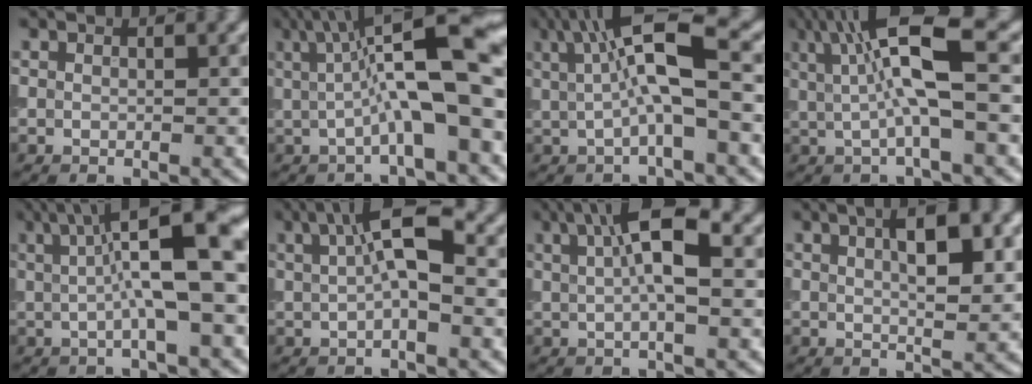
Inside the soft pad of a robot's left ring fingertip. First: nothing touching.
{"total": 11.6, "force": [1.5, 2.9, 11.1], "torque": [-0.158, 0.025, 0.016]}
{"total": 7.1, "force": [1.4, 1.7, 6.8], "torque": [-0.122, 0.011, 0.019]}
{"total": 7.7, "force": [1.7, 1.8, 7.3], "torque": [-0.133, 0.007, 0.026]}
{"total": 9.6, "force": [1.7, 2.1, 9.2], "torque": [-0.133, 0.009, 0.023]}
{"total": 5.5, "force": [1.3, 1.6, 5.1], "torque": [-0.081, 0.010, 0.013]}
{"total": 6.0, "force": [1.7, 1.6, 5.5], "torque": [-0.087, 0.009, 0.022]}
{"total": 5.7, "force": [2.0, 1.8, 5.1], "torque": [-0.071, 0.005, 0.030]}